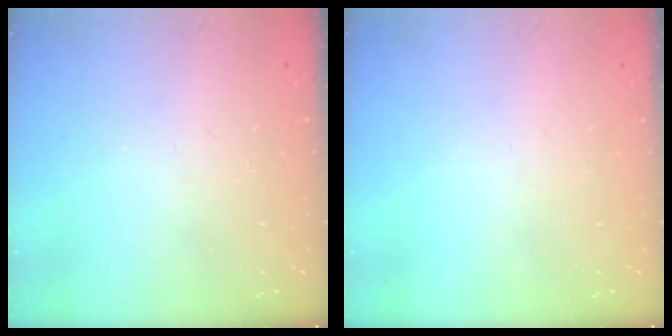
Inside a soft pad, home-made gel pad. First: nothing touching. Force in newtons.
{"total": 0.0}